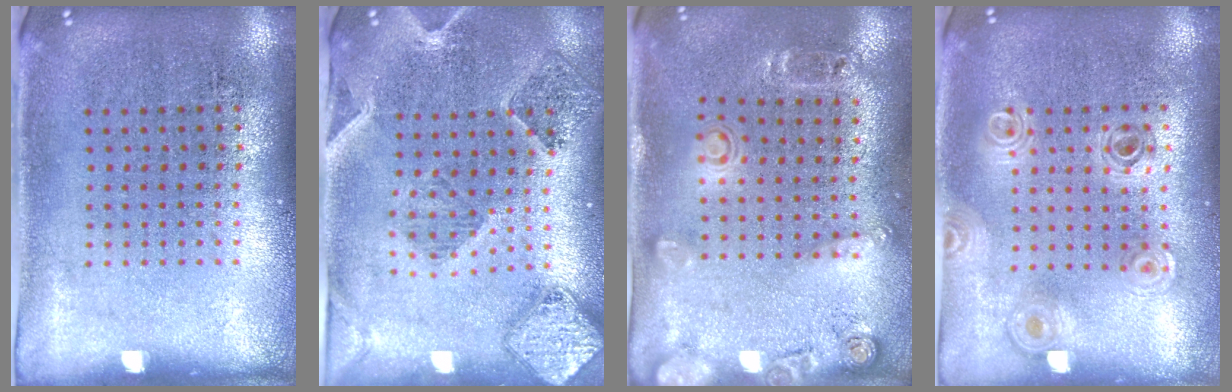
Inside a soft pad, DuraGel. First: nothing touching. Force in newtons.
{"total": 1.6, "press": 1.5, "slide": 0.4}
{"total": 1.8, "press": 1.2, "slide": 1.3}
{"total": 0.9, "press": 0.9, "slide": 0.1}